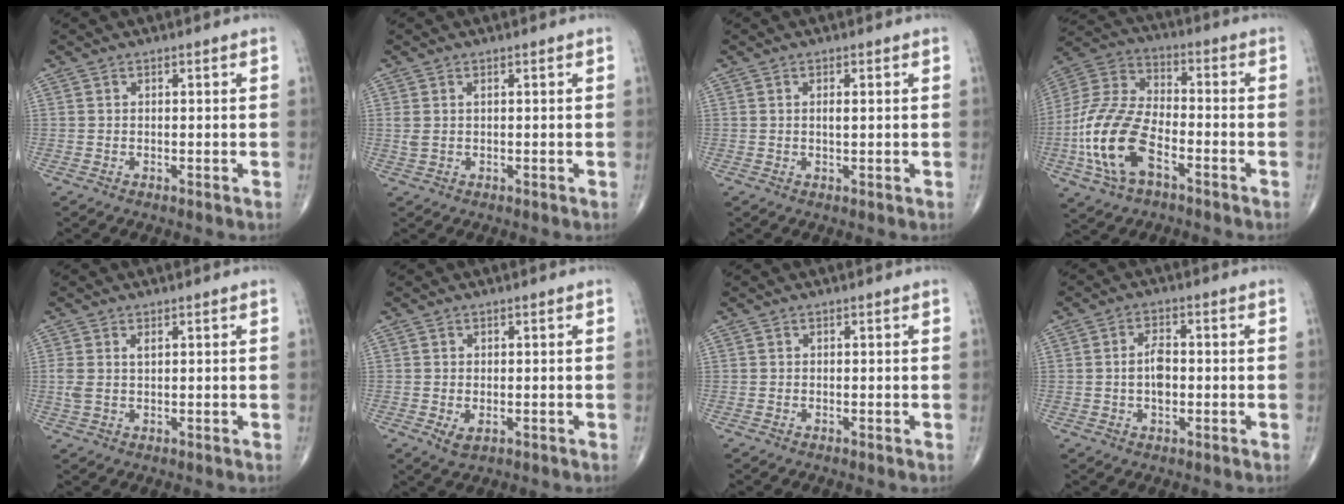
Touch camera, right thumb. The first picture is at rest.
{"total": 1.8, "force": [0.5, 0.8, 1.6], "torque": [-0.044, 0.013, 0.018]}
{"total": 1.5, "force": [0.3, 0.4, 1.4], "torque": [-0.025, 0.001, 0.005]}
{"total": 17.6, "force": [-6.2, 9.2, 13.7], "torque": [-0.288, 0.027, -0.121]}
{"total": 2.9, "force": [0.9, 1.4, 2.4], "torque": [-0.061, 0.010, 0.024]}
{"total": 2.6, "force": [-0.7, 1.5, 2.0], "torque": [-0.034, -0.004, -0.006]}
{"total": 0.0}
{"total": 4.8, "force": [-0.3, 2.6, 4.0], "torque": [-0.066, 0.007, -0.010]}